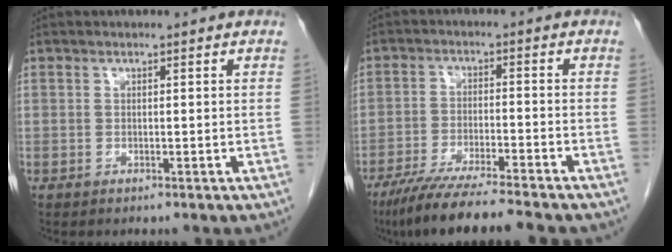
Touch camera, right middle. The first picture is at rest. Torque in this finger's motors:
{"motor_torque": [1.16, -0.98, 0.21, 0.07]}